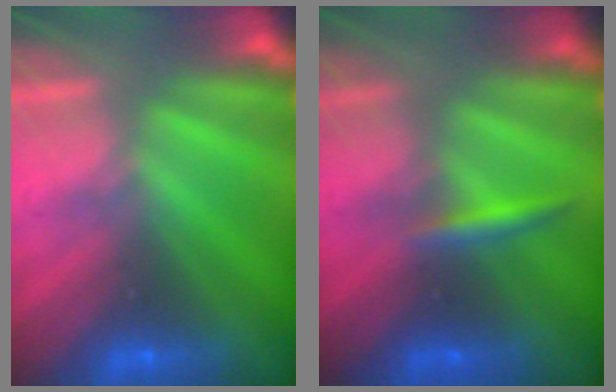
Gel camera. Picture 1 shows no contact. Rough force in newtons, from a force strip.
{"total": 2.4}